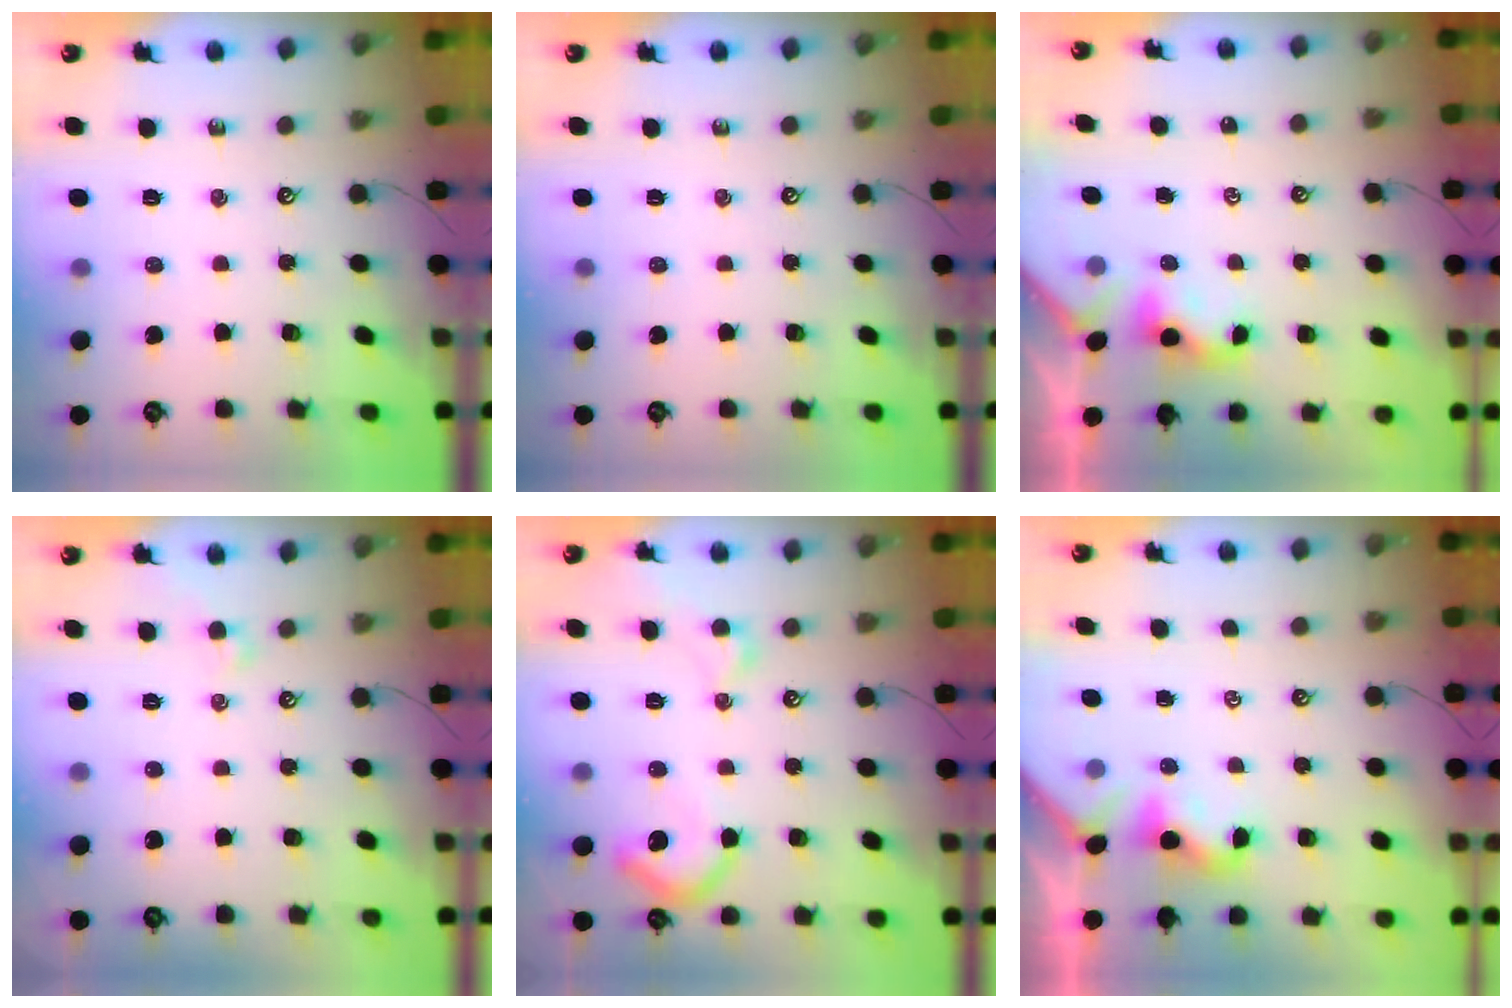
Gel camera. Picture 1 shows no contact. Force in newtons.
{"total": 0.0}
{"total": 1.1, "press": 1.0, "slide": 0.4}
{"total": 0.7, "press": 0.5, "slide": 0.5}
{"total": 8.0, "press": 7.9, "slide": 1.2}
{"total": 1.8, "press": 1.8, "slide": 0.5}